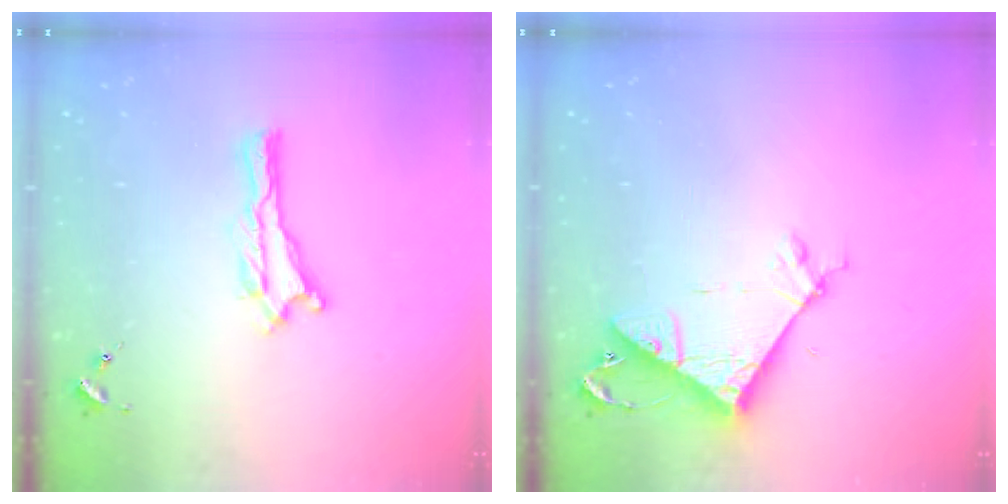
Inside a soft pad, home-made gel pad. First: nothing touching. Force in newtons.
{"total": 7.7, "press": 7.7, "slide": 0.7}